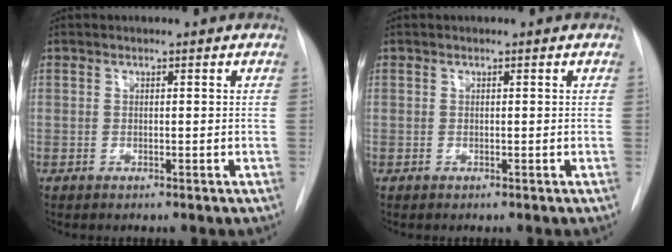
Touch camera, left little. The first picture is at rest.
{"total": 0.0}